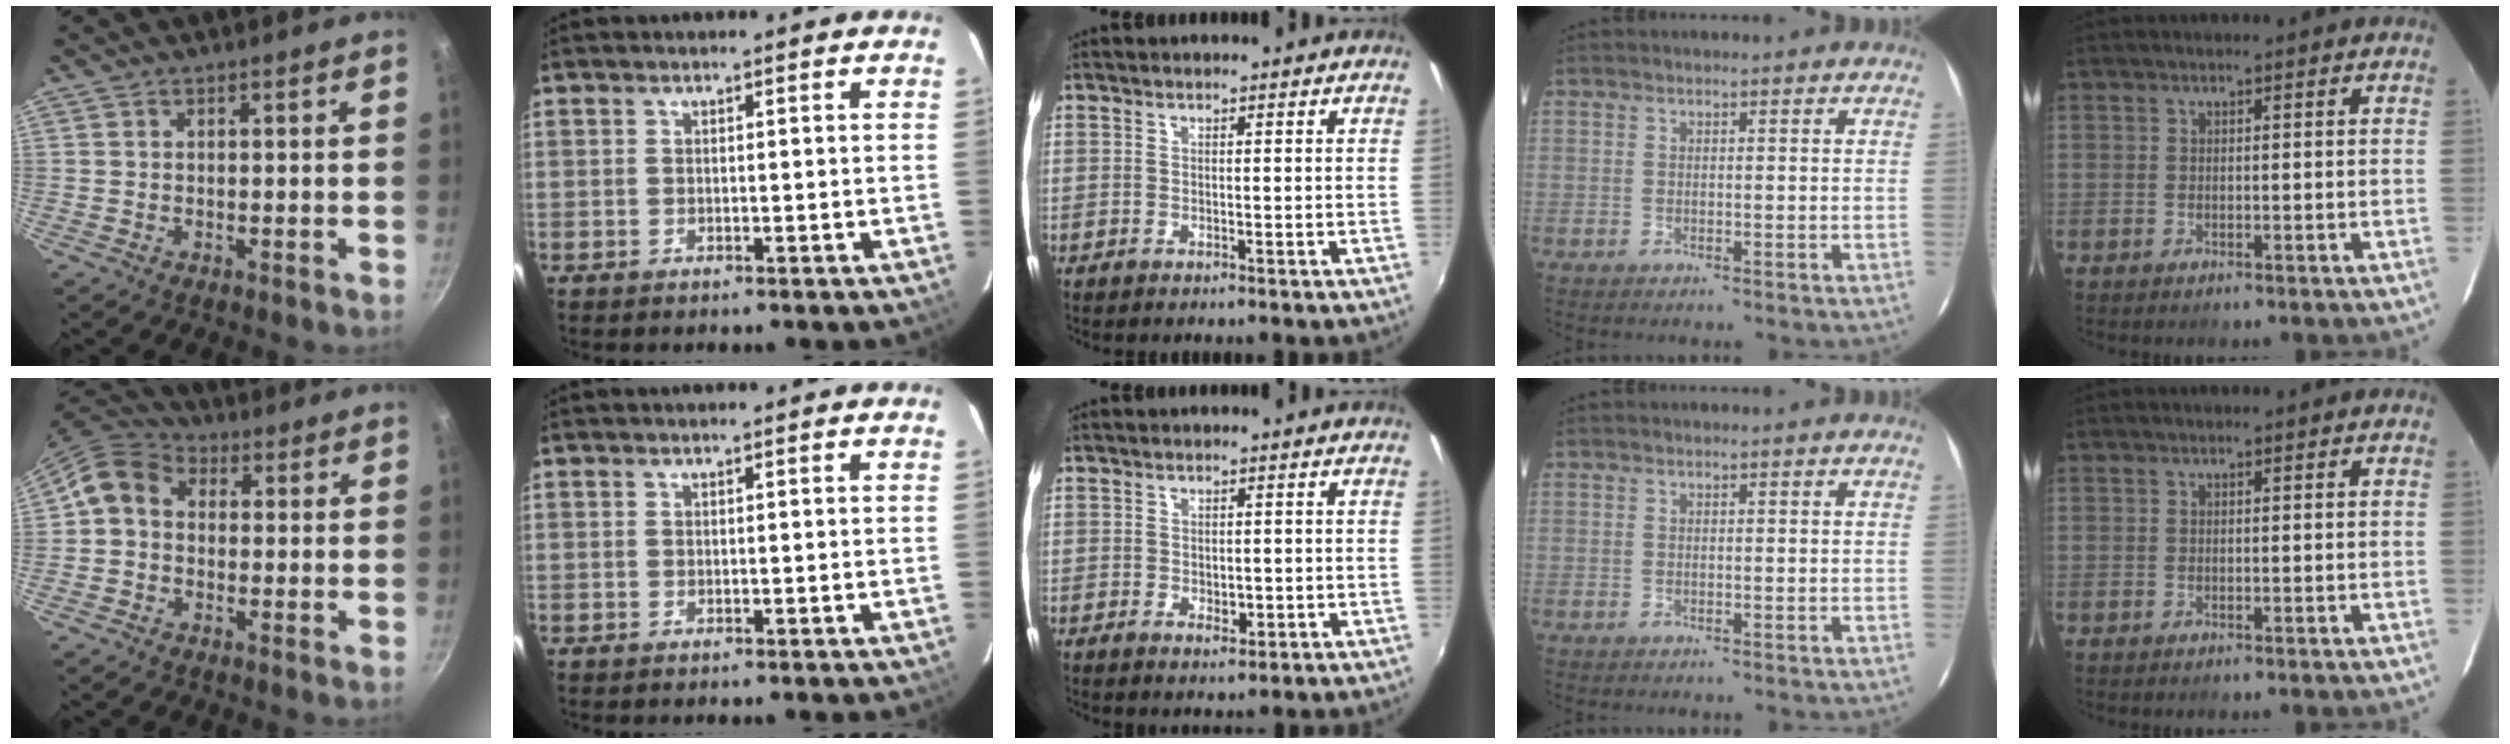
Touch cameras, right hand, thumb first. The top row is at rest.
{"thumb": {"total": 8.3, "force": [0.4, 6.8, 4.7], "torque": [-0.072, 0.025, -0.017]}, "middle": {"total": 2.4, "force": [-0.6, 1.6, 1.7], "torque": [-0.027, -0.004, -0.008]}}